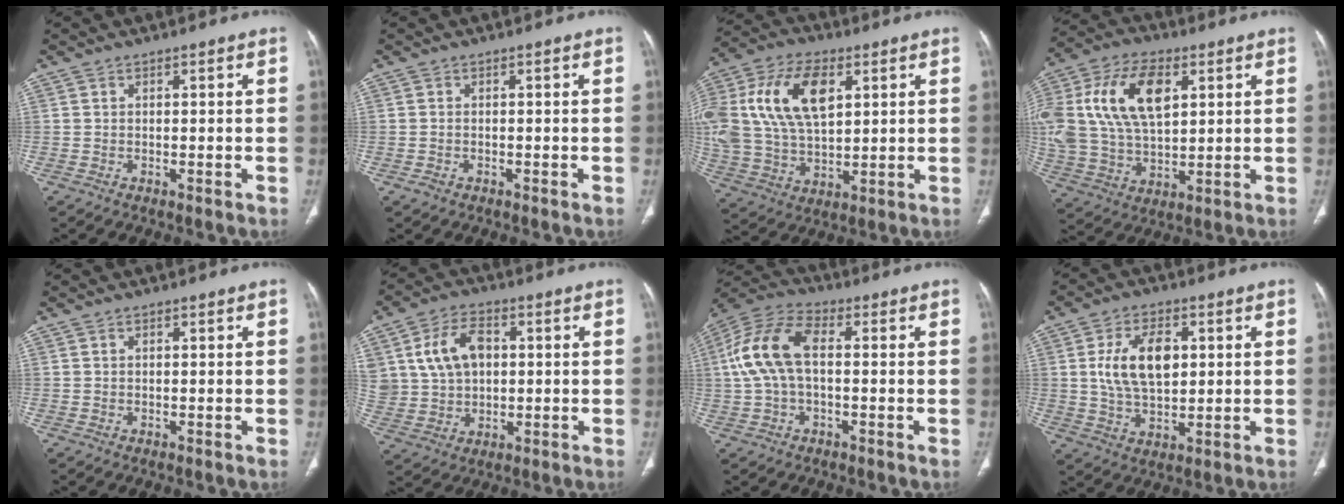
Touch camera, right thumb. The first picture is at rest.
{"total": 0.8, "force": [-0.5, 0.5, 0.3], "torque": [-0.010, 0.000, -0.010]}
{"total": 23.4, "force": [6.7, 13.9, 17.6], "torque": [-0.378, 0.010, 0.124]}
{"total": 22.6, "force": [6.3, 13.4, 17.1], "torque": [-0.362, 0.008, 0.116]}
{"total": 0.0}
{"total": 12.2, "force": [2.7, 8.8, 8.0], "torque": [-0.129, 0.007, 0.057]}
{"total": 12.5, "force": [0.8, 6.9, 10.4], "torque": [-0.225, 0.035, 0.008]}
{"total": 11.5, "force": [2.2, 6.7, 9.1], "torque": [-0.151, -0.005, 0.043]}